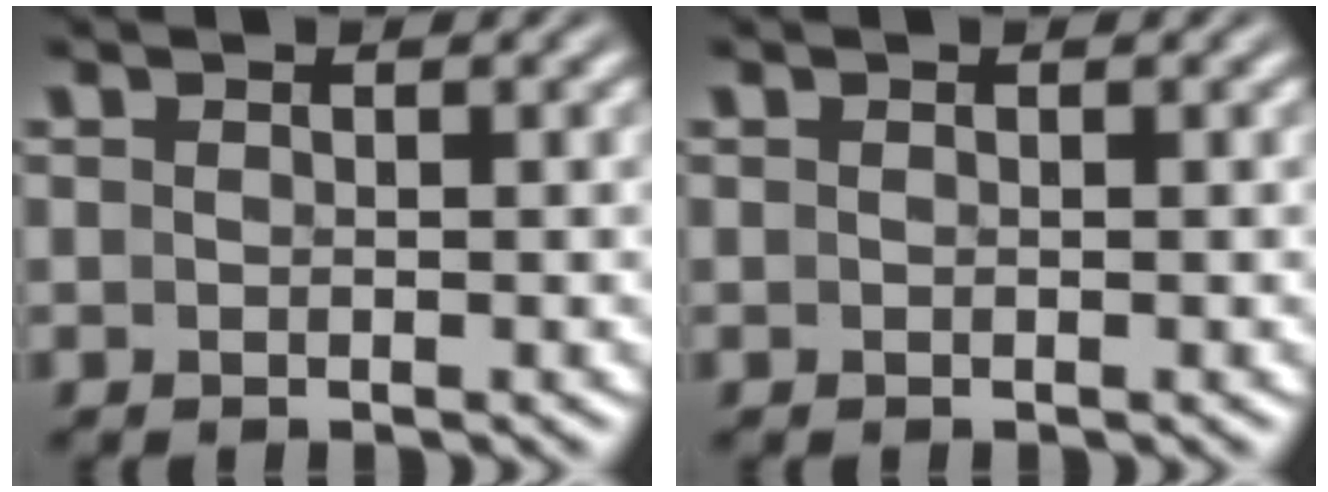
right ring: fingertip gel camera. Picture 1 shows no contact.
{"total": 0.0}